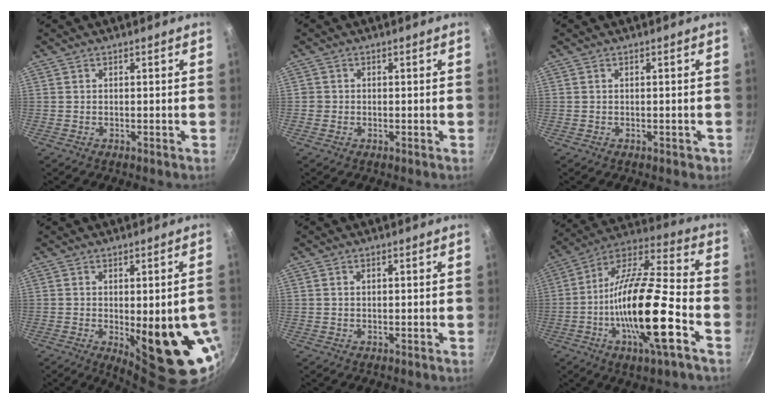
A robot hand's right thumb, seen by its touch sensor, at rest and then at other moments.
{"total": 1.1, "force": [-0.2, 1.1, 0.2], "torque": [-0.001, 0.003, -0.004]}
{"total": 1.2, "force": [-0.2, 0.8, 0.9], "torque": [-0.004, 0.003, 0.000]}
{"total": 17.9, "force": [-3.4, 6.6, 16.2], "torque": [-0.176, -0.018, -0.027]}
{"total": 1.0, "force": [0.3, 0.6, 0.7], "torque": [-0.009, 0.004, 0.005]}
{"total": 22.6, "force": [-6.8, 5.7, 20.8], "torque": [-0.363, 0.027, -0.137]}